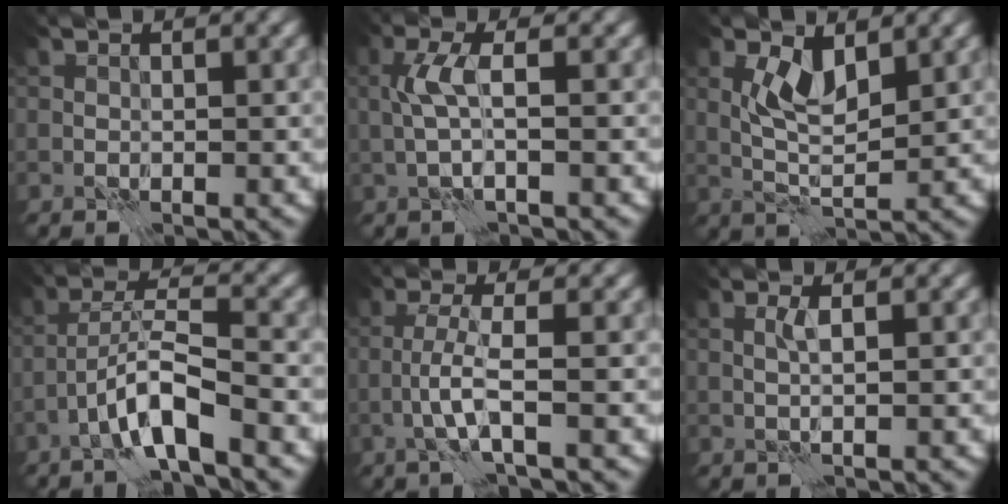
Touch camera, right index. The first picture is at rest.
{"total": 2.5, "force": [0.4, 0.2, 2.4], "torque": [-0.054, 0.007, 0.003]}
{"total": 3.4, "force": [1.4, 1.1, 2.9], "torque": [-0.059, 0.003, 0.026]}
{"total": 4.8, "force": [-2.9, 0.2, 3.8], "torque": [-0.067, 0.017, -0.059]}
{"total": 2.6, "force": [-0.9, -0.3, 2.4], "torque": [-0.050, 0.012, -0.028]}
{"total": 1.1, "force": [0.4, -0.6, 0.8], "torque": [-0.015, 0.007, 0.004]}